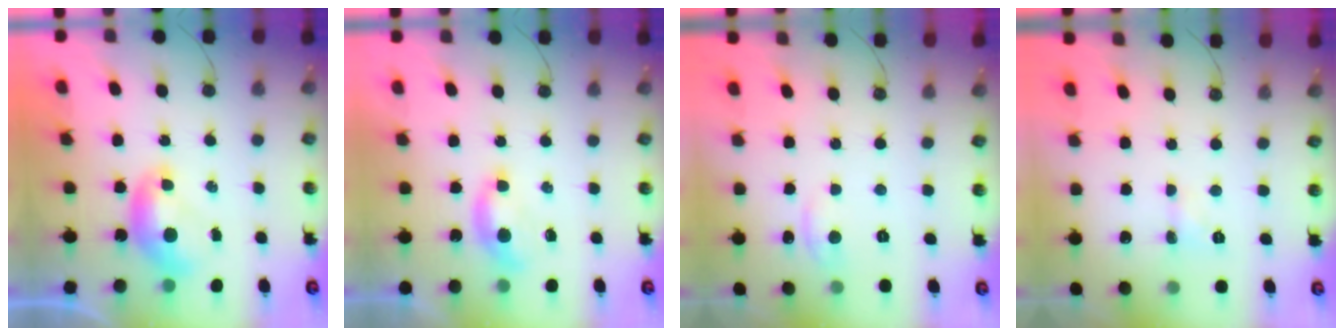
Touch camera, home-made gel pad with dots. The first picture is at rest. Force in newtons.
{"total": 0.9, "press": 0.7, "slide": 0.6}
{"total": 0.7, "press": 0.3, "slide": 0.6}
{"total": 1.6, "press": 1.6, "slide": 0.4}